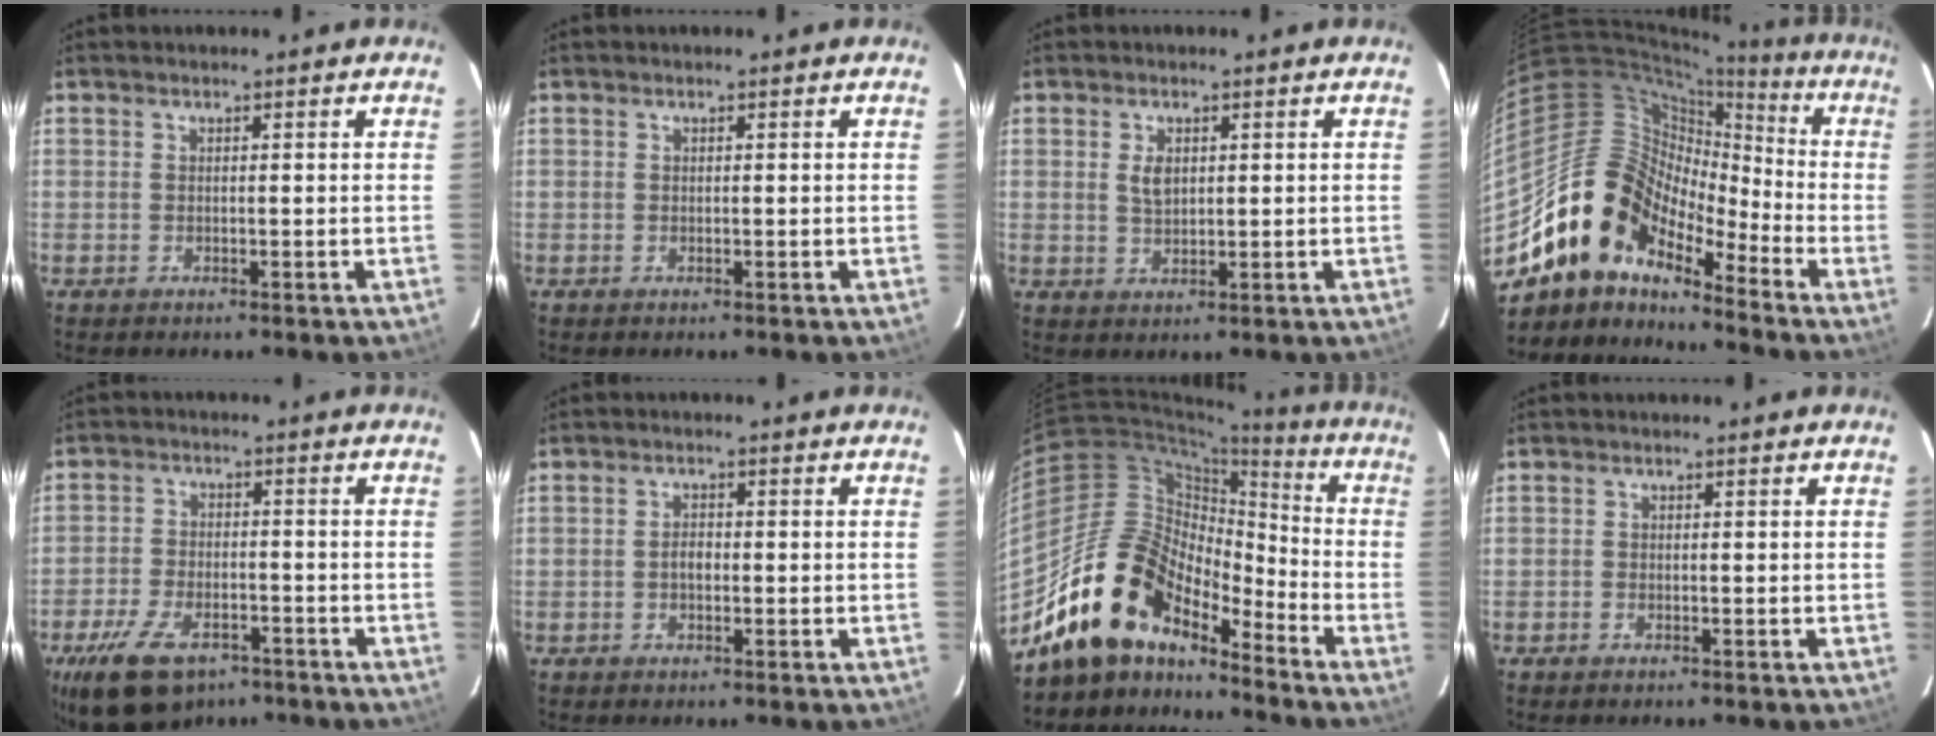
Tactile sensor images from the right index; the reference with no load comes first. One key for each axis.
{"total": 0.0}
{"total": 3.1, "fx": 0.8, "fy": 1.9, "fz": 2.3, "tx": -0.041, "ty": 0.002, "tz": 0.016}
{"total": 14.6, "fx": -10.6, "fy": 7.9, "fz": 6.3, "tx": -0.106, "ty": 0.019, "tz": -0.217}
{"total": 13.8, "fx": -8.9, "fy": 7.1, "fz": 7.9, "tx": -0.181, "ty": -0.017, "tz": -0.154}
{"total": 1.7, "fx": -0.4, "fy": 1.1, "fz": 1.2, "tx": -0.024, "ty": 0.006, "tz": -0.010}
{"total": 16.3, "fx": -13.5, "fy": 6.7, "fz": 6.3, "tx": -0.122, "ty": 0.018, "tz": -0.253}
{"total": 0.6, "fx": -0.5, "fy": 0.3, "fz": 0.1, "tx": -0.003, "ty": 0.001, "tz": -0.011}